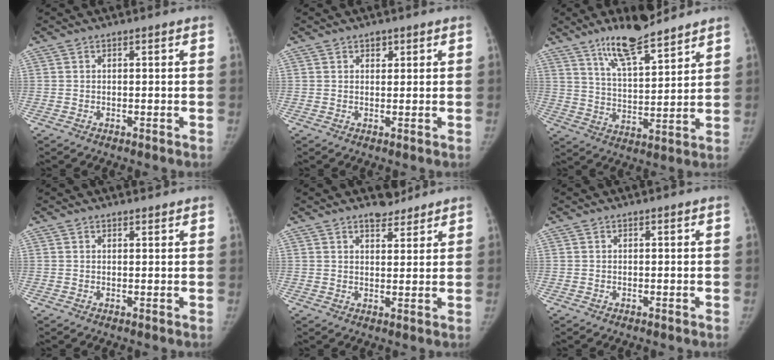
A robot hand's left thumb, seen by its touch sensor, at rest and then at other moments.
{"total": 1.7, "force": [1.1, 1.1, 0.7], "torque": [0.001, -0.005, 0.015]}
{"total": 13.3, "force": [10.0, 3.4, 8.0], "torque": [-0.117, -0.061, 0.178]}
{"total": 1.3, "force": [1.2, 0.4, 0.2], "torque": [0.005, -0.008, 0.017]}
{"total": 4.1, "force": [3.4, 1.8, 1.2], "torque": [-0.001, -0.025, 0.055]}
{"total": 0.0}